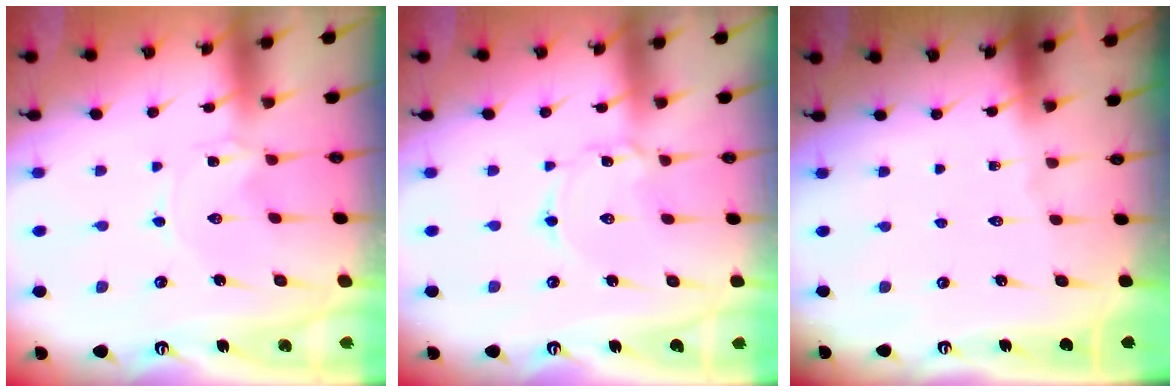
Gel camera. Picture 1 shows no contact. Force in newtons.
{"total": 2.3, "press": 2.3, "slide": 0.2}
{"total": 0.0}